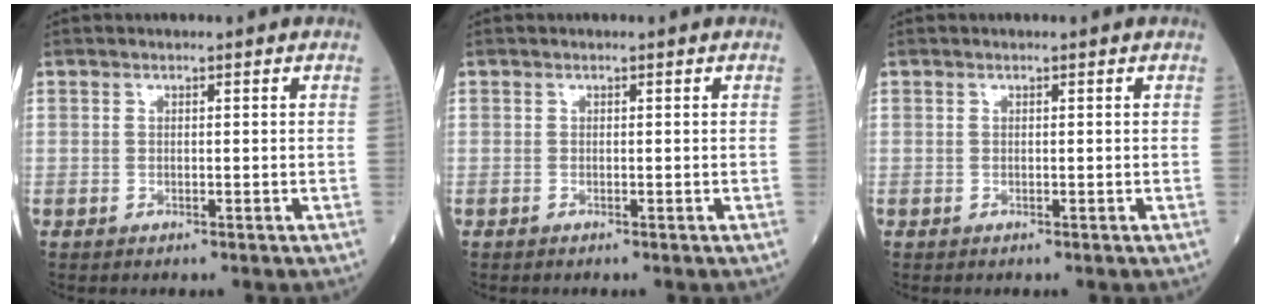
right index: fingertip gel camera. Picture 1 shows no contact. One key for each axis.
{"total": 0.0}
{"total": 0.0}